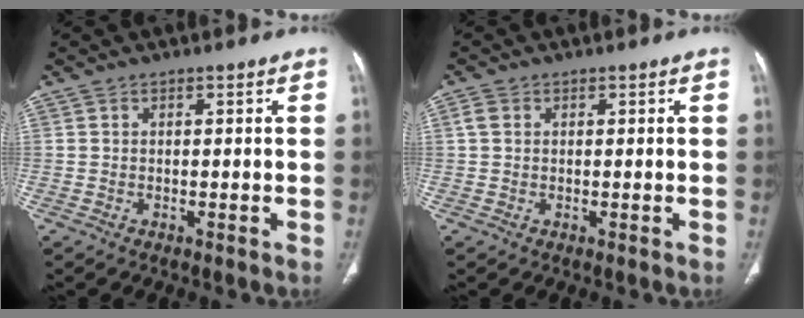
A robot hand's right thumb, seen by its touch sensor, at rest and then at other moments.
{"total": 1.6, "force": [0.4, 1.2, 1.0], "torque": [-0.021, 0.005, 0.009]}